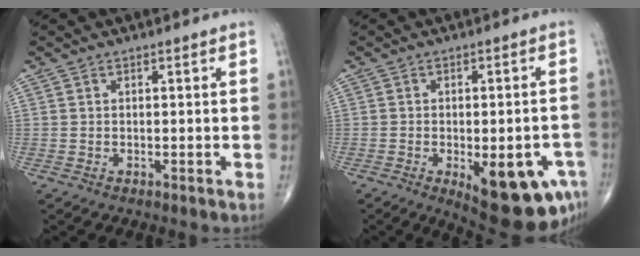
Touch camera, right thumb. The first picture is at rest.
{"total": 15.4, "force": [-6.1, 6.1, 12.8], "torque": [-0.121, 0.012, -0.061]}